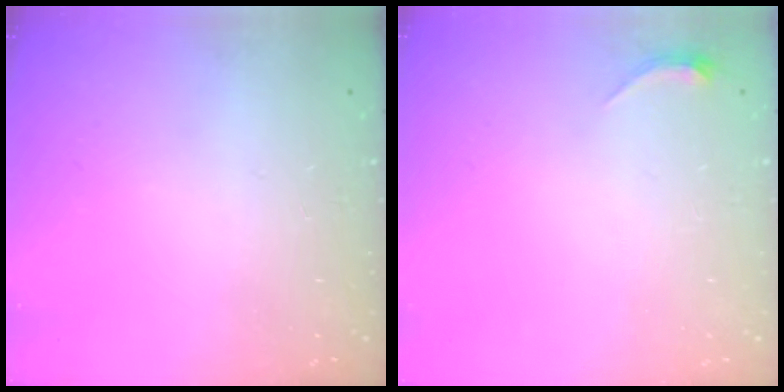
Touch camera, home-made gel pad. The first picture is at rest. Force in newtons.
{"total": 3.4, "press": 3.3, "slide": 0.7}